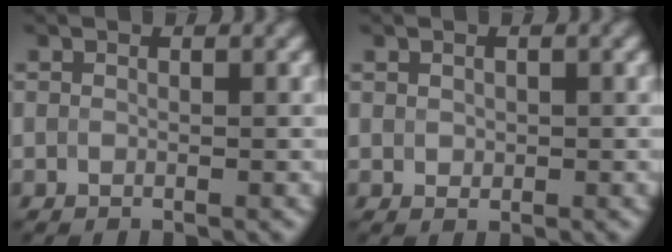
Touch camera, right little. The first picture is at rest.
{"total": 0.6, "force": [-0.2, 0.5, -0.1], "torque": [-0.002, 0.005, 0.003]}